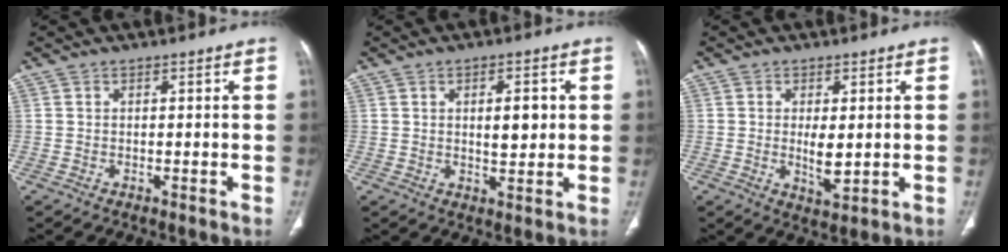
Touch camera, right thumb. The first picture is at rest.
{"total": 5.6, "force": [1.1, 2.4, 5.0], "torque": [-0.065, -0.007, 0.020]}
{"total": 4.9, "force": [0.1, 2.1, 4.4], "torque": [-0.071, -0.013, 0.008]}